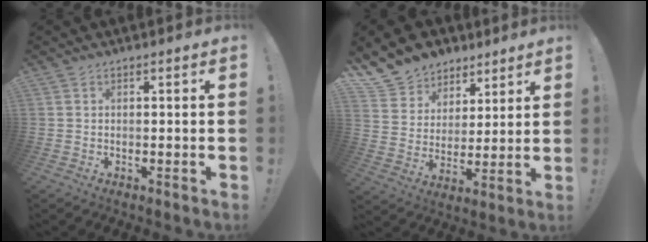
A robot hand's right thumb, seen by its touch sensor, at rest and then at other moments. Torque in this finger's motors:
{"motor_torque": [0.05, 0.26, 0.63, 0.62, 0.00]}